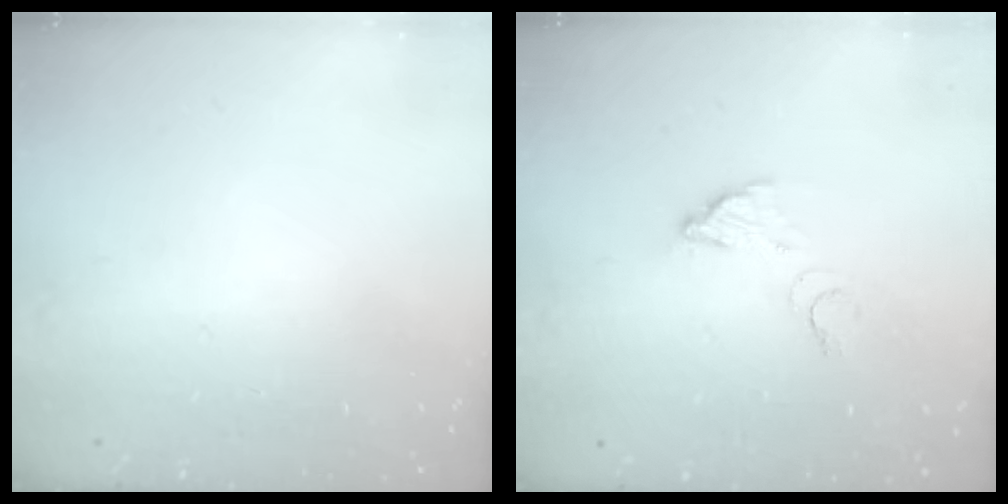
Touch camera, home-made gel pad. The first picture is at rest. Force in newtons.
{"total": 3.9, "press": 3.9, "slide": 0.3}